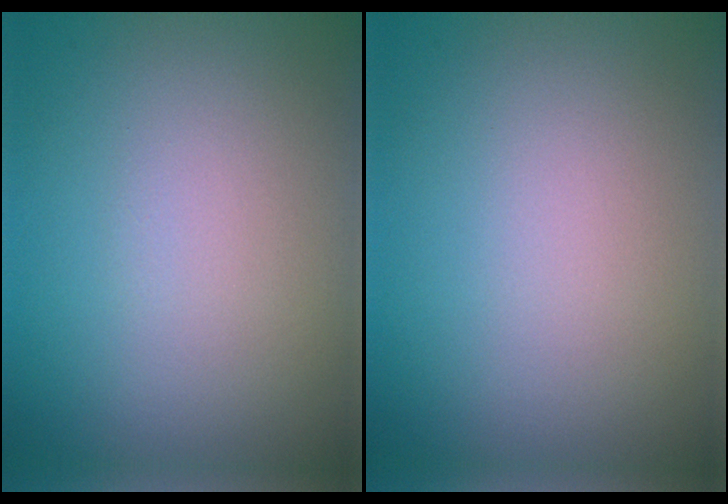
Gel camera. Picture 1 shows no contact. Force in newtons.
{"total": 0.0}